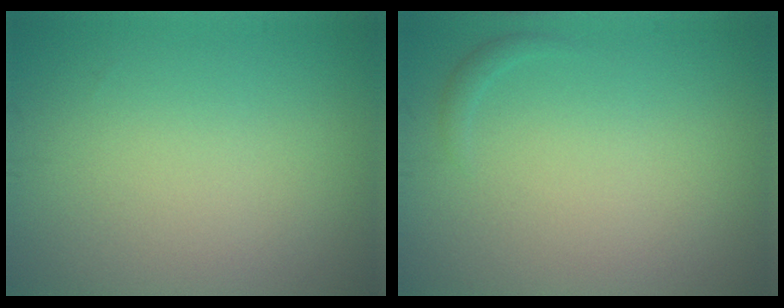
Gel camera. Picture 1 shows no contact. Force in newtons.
{"total": 0.6, "press": 0.6, "slide": 0.1}